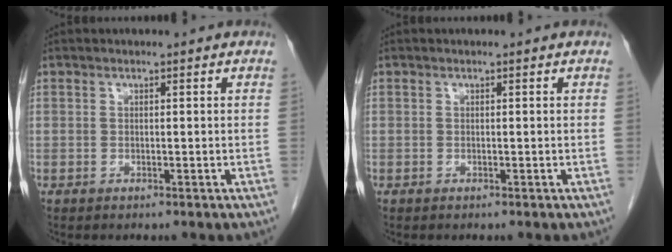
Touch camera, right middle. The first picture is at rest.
{"total": 0.0}